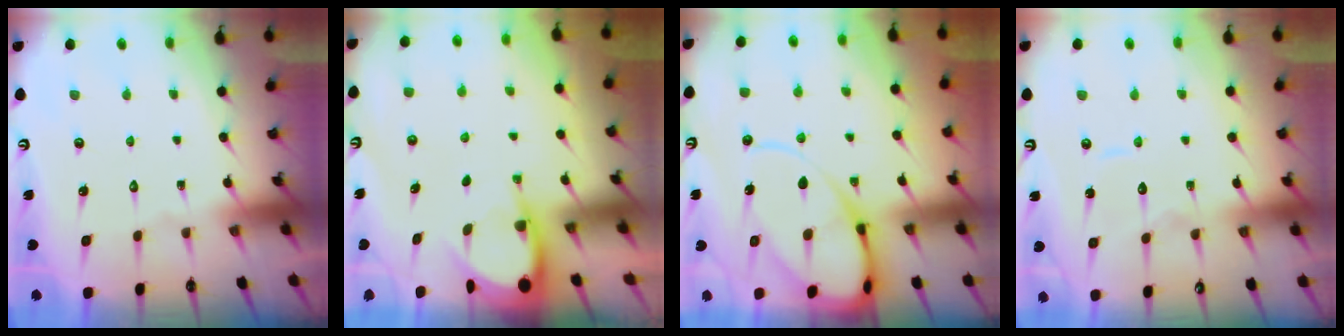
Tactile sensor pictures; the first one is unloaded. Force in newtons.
{"total": 3.9, "press": 3.9, "slide": 0.3}
{"total": 12.9, "press": 12.9, "slide": 1.2}
{"total": 6.7, "press": 6.7, "slide": 0.6}